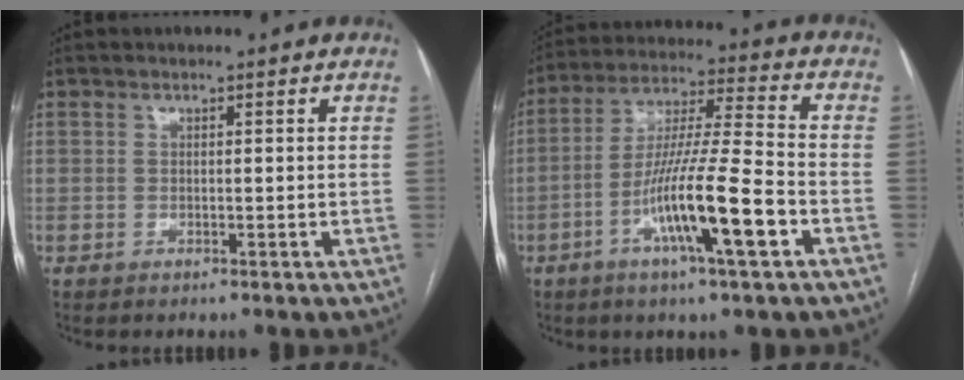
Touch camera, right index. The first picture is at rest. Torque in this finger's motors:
{"motor_torque": [1.48, -0.66, 0.99, 0.21]}